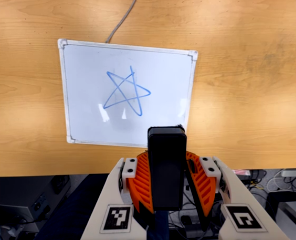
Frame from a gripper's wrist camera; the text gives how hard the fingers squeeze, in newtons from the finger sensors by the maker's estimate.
{"total": 6.1, "left": 5.5, "right": 6.8}